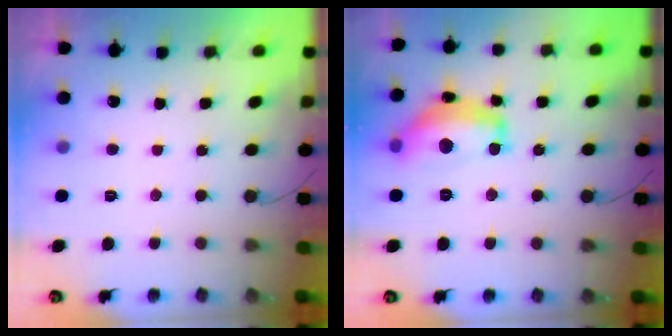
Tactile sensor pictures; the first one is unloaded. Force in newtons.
{"total": 14.1, "press": 14.1, "slide": 0.8}